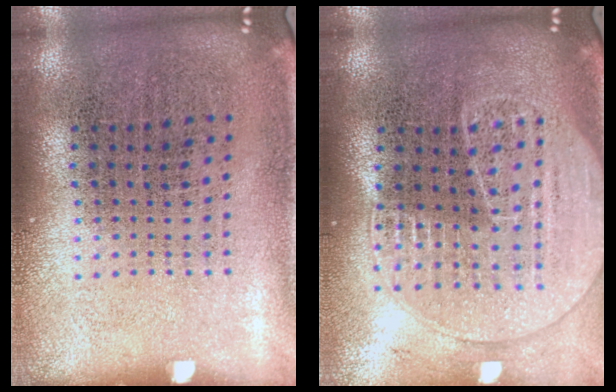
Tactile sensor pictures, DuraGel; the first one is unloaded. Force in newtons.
{"total": 1.8, "press": 1.7, "slide": 0.7}